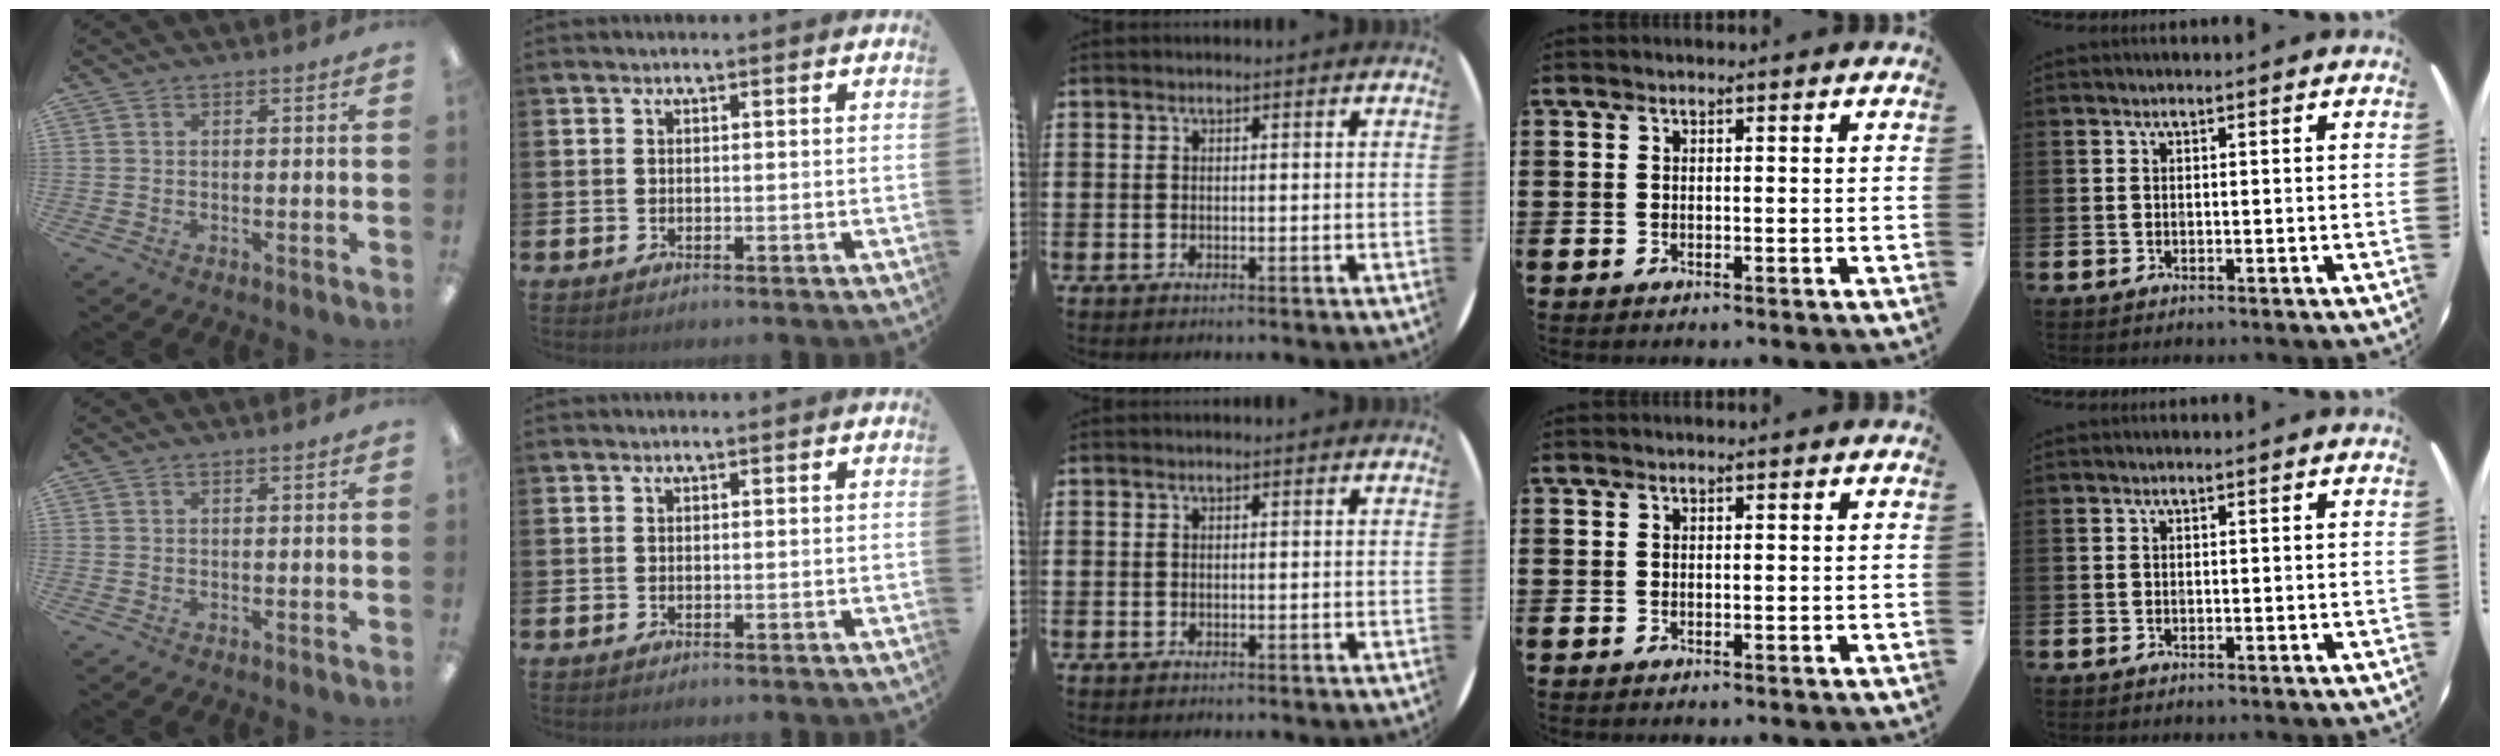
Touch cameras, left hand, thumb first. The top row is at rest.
{}